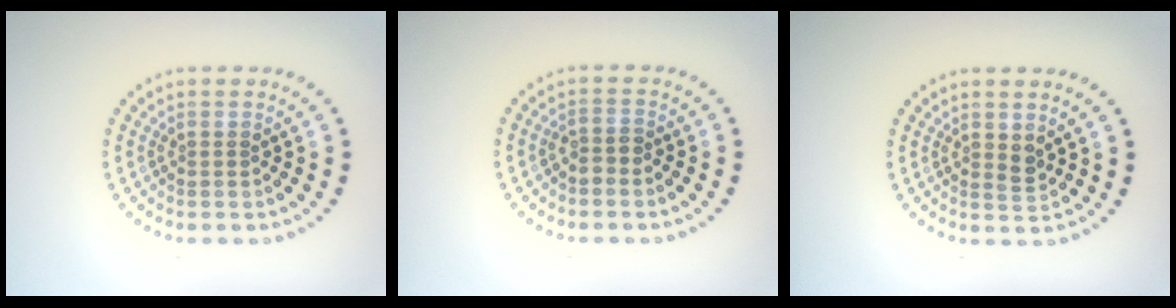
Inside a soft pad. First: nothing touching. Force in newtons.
{"total": 1.5, "press": 1.2, "slide": 0.8}
{"total": 1.1, "press": 1.0, "slide": 0.4}